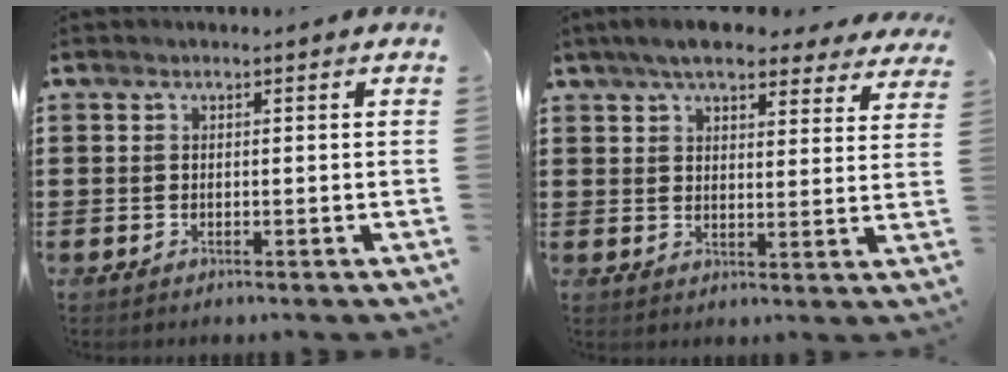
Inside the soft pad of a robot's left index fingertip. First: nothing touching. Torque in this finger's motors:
{"motor_torque": [0.75, -1.35, 1.02, 0.21]}